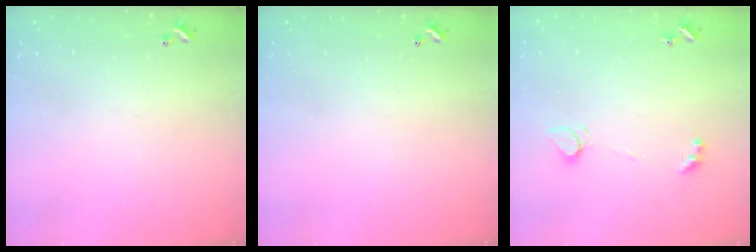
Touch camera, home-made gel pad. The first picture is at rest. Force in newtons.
{"total": 0.0}
{"total": 3.2, "press": 3.1, "slide": 0.7}